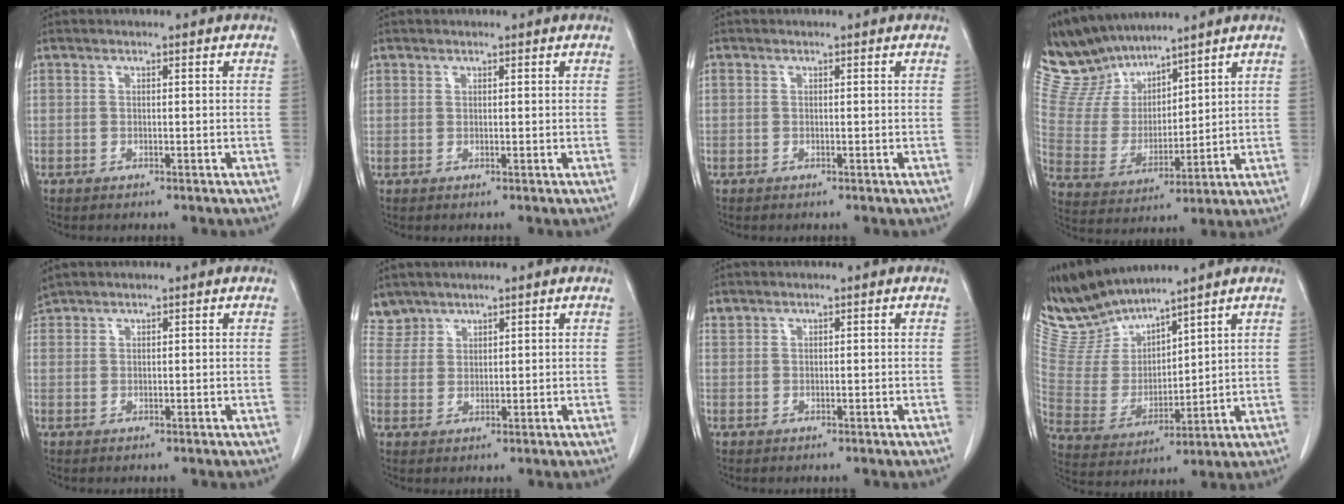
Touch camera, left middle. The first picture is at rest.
{"total": 0.8, "force": [0.5, 0.6, 0.0], "torque": [0.005, 0.001, 0.008]}
{"total": 0.0}
{"total": 10.7, "force": [10.1, 3.0, 1.7], "torque": [-0.058, 0.011, 0.218]}
{"total": 1.6, "force": [1.6, 0.1, -0.1], "torque": [-0.010, 0.013, 0.037]}
{"total": 3.5, "force": [3.2, 1.5, -0.5], "torque": [0.015, 0.008, 0.068]}
{"total": 0.7, "force": [0.7, 0.2, 0.0], "torque": [-0.003, 0.004, 0.016]}
{"total": 9.4, "force": [9.3, 0.8, 1.0], "torque": [-0.048, -0.001, 0.211]}